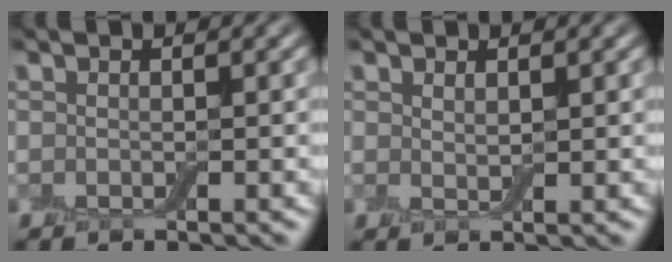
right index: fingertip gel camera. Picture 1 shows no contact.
{"total": 0.9, "force": [0.7, 0.2, 0.5], "torque": [-0.013, -0.002, 0.014]}